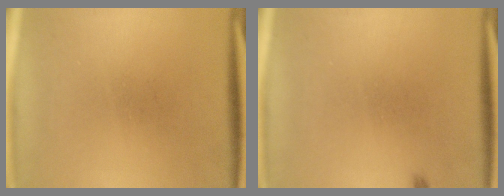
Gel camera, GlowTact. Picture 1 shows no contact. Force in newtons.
{"total": 0.5}